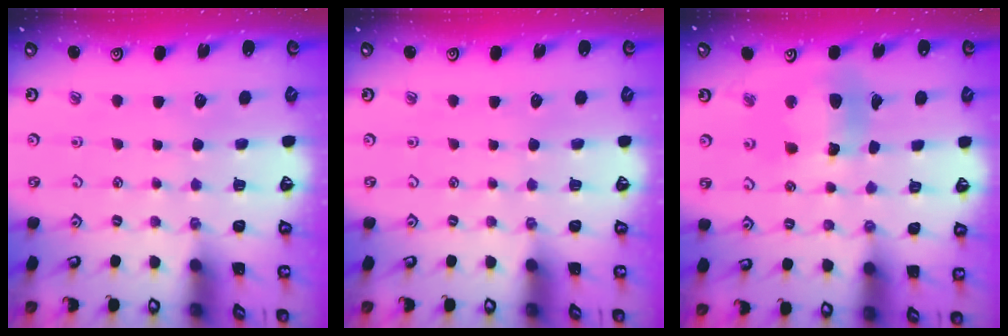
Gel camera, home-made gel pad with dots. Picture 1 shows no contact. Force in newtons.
{"total": 0.0}
{"total": 11.2, "press": 11.1, "slide": 1.5}